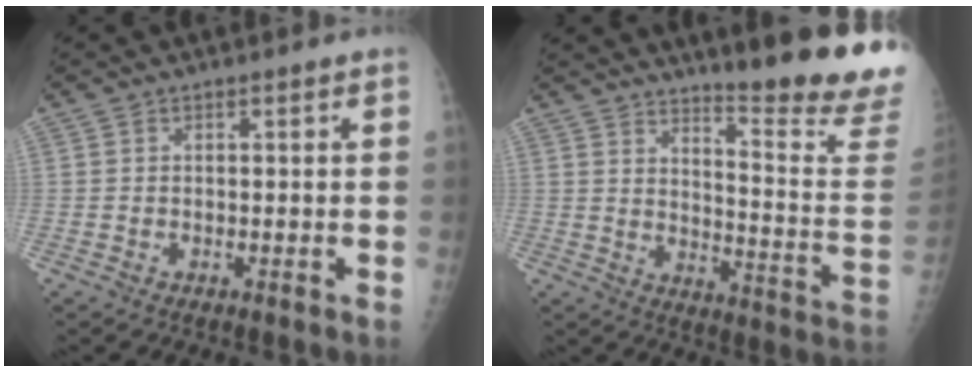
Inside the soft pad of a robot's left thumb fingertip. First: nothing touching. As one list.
[{"total": 20.4, "force": [17.1, 0.8, 11.0], "torque": [-0.128, -0.175, 0.218]}]